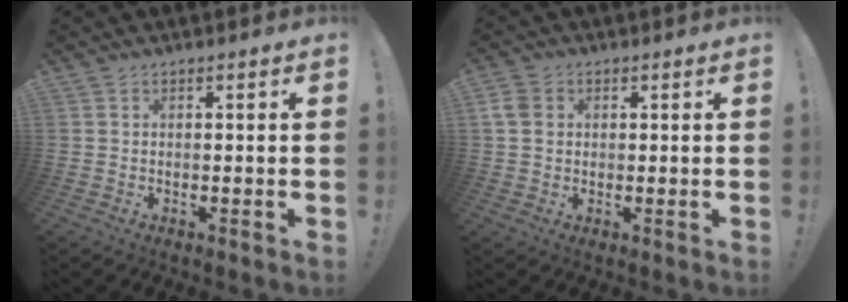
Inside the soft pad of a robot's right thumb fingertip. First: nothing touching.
{"total": 5.4, "force": [1.1, 4.5, 2.9], "torque": [-0.053, 0.008, 0.023]}